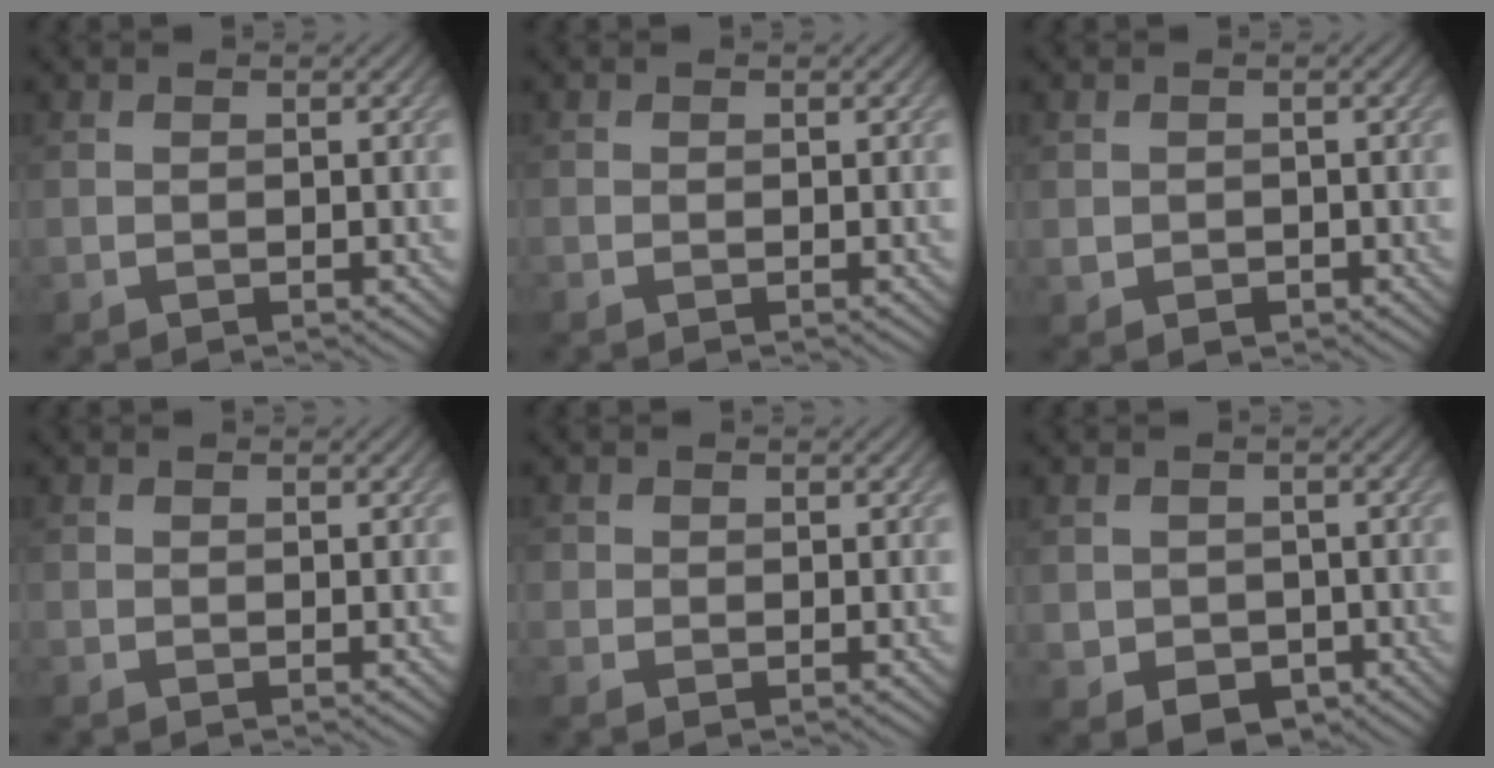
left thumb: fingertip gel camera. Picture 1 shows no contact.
{"total": 0.0}
{"total": 1.3, "force": [-0.2, 1.2, 0.6], "torque": [-0.018, -0.009, -0.001]}
{"total": 0.0}
{"total": 0.7, "force": [0.1, 0.7, 0.1], "torque": [0.000, -0.002, -0.002]}
{"total": 3.5, "force": [-1.1, 3.0, 1.5], "torque": [-0.042, -0.019, -0.018]}